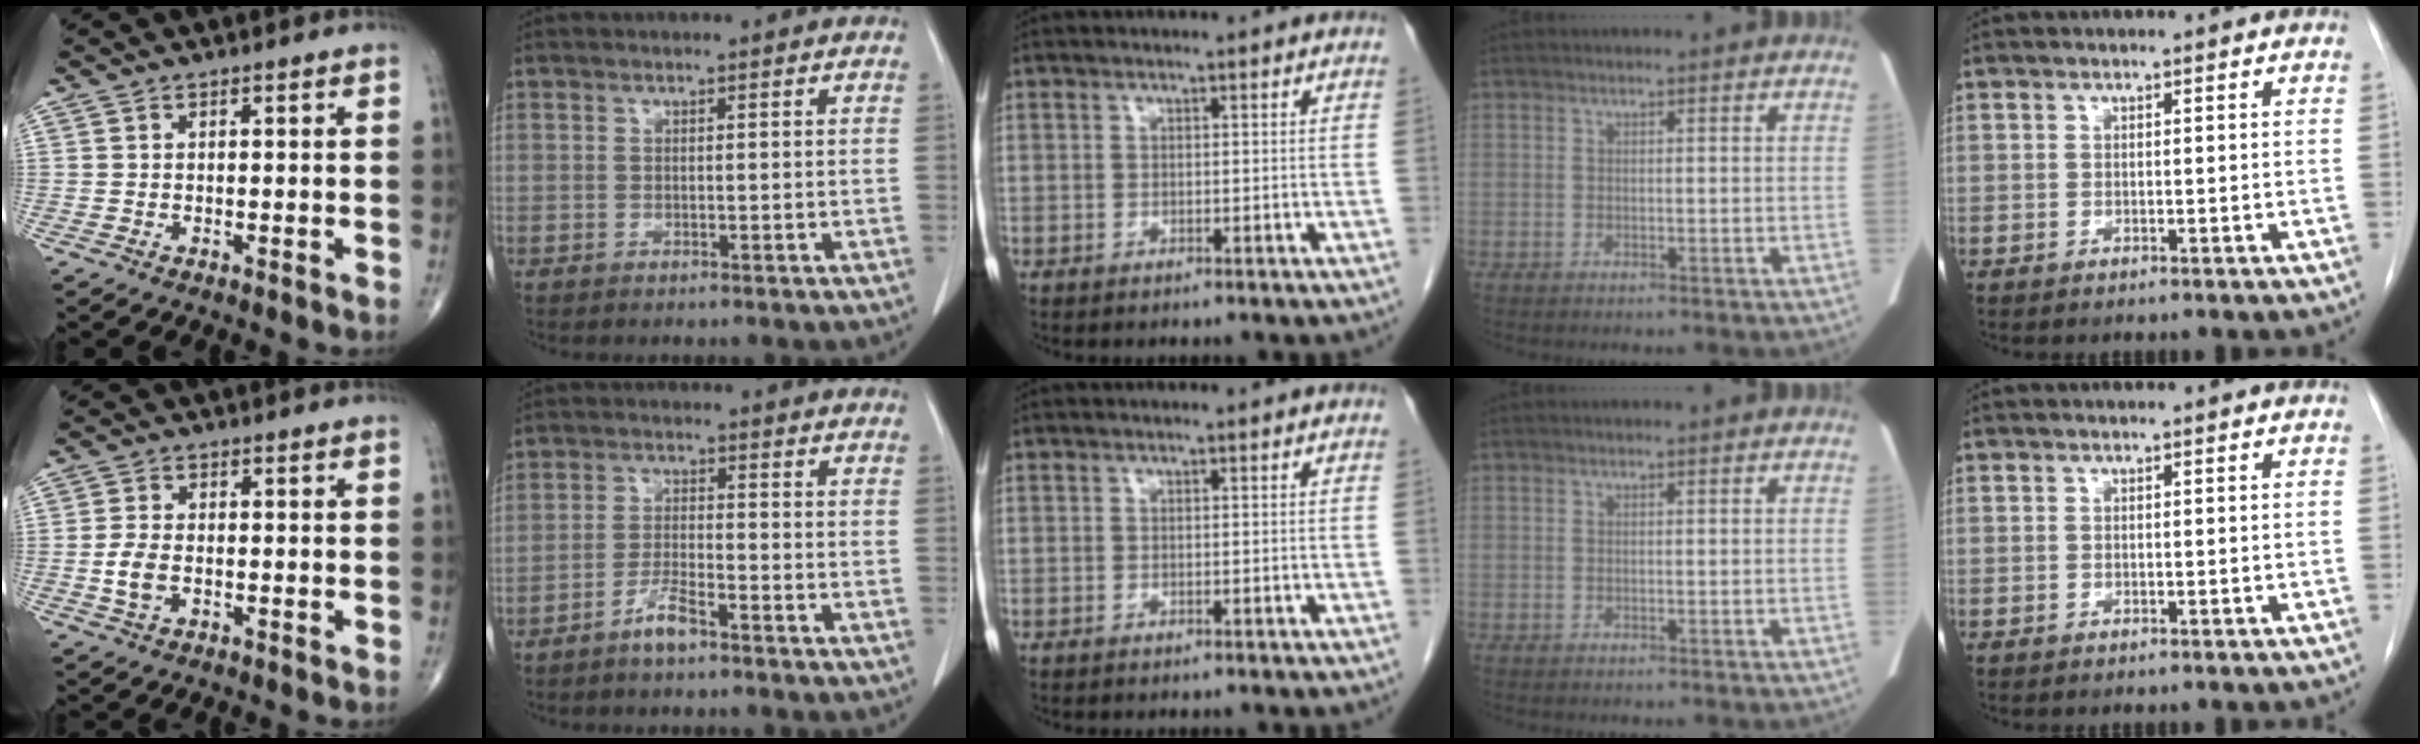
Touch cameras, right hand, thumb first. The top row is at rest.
{"thumb": {"total": 4.2, "force": [-0.9, 2.5, 3.3], "torque": [-0.070, 0.005, -0.018]}, "index": {"total": 4.0, "force": [-3.0, 0.6, 2.5], "torque": [-0.049, 0.000, -0.057]}}